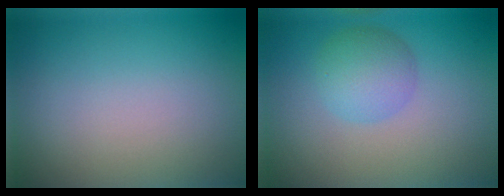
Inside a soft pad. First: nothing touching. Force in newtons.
{"total": 3.6, "press": 3.6, "slide": 0.2}